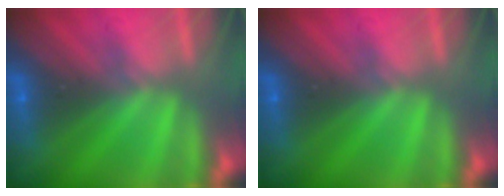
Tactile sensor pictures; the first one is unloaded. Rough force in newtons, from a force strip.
{"total": 0.0}